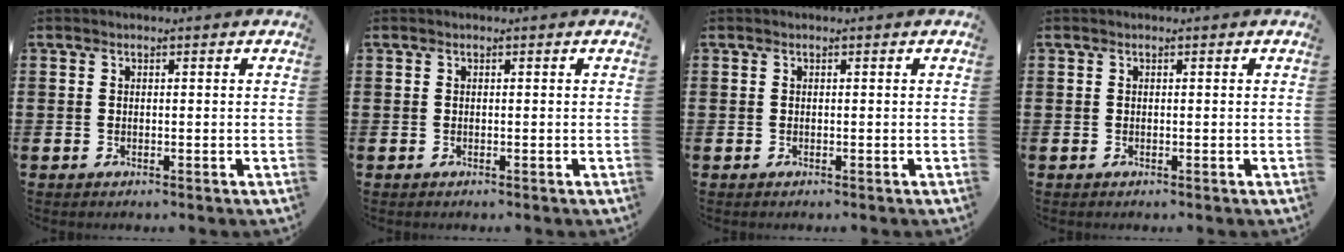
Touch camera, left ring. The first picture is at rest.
{"total": 0.0}
{"total": 0.0}
{"total": 0.0}